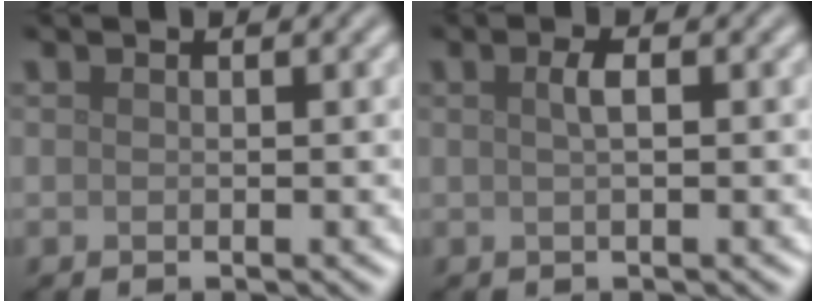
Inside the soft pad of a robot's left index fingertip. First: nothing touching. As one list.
[{"total": 1.5, "force": [0.3, 0.4, 1.4], "torque": [-0.025, 0.007, 0.004]}]